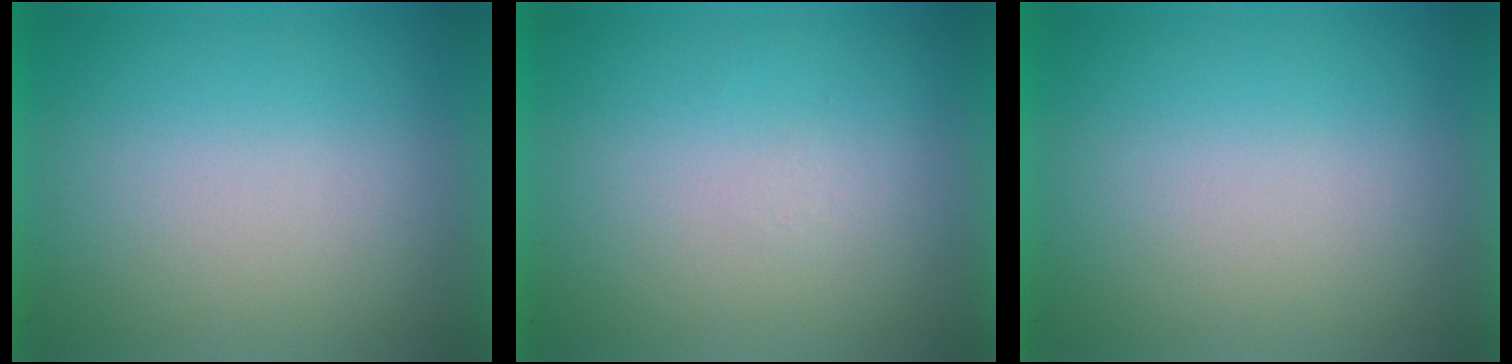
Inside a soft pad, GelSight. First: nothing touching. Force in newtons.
{"total": 1.0}
{"total": 0.0}